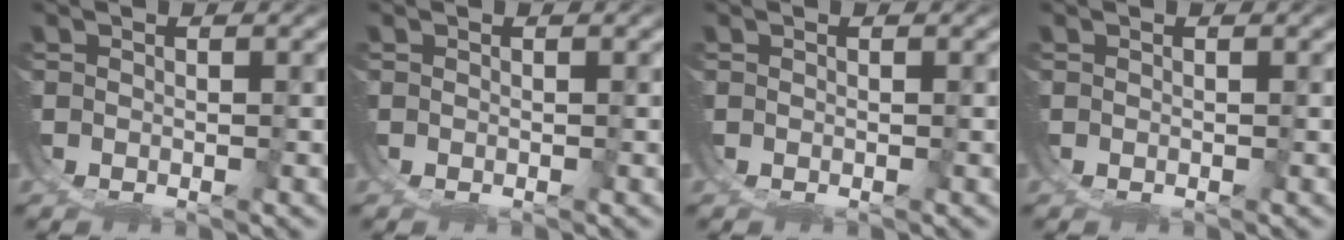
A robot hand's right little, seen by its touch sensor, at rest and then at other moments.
{"total": 0.0}
{"total": 0.0}
{"total": 0.0}